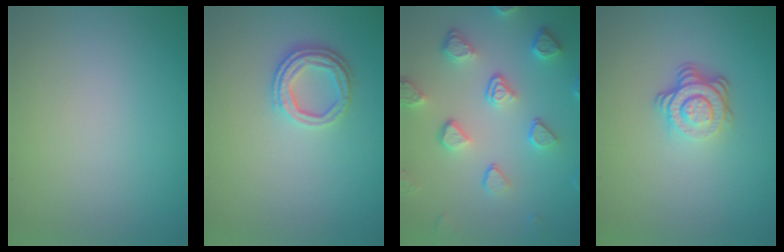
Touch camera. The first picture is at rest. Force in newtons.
{"total": 3.2, "press": 2.5, "slide": 2.0}
{"total": 5.2, "press": 4.0, "slide": 3.3}
{"total": 3.9, "press": 2.7, "slide": 2.9}